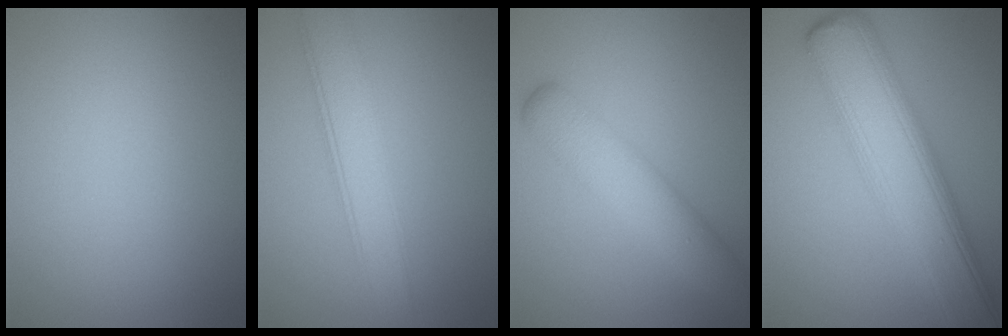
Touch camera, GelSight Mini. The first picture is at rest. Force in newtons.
{"total": 4.7, "press": 4.7, "slide": 0.2}
{"total": 4.7, "press": 4.7, "slide": 0.1}
{"total": 9.6, "press": 9.6, "slide": 0.3}